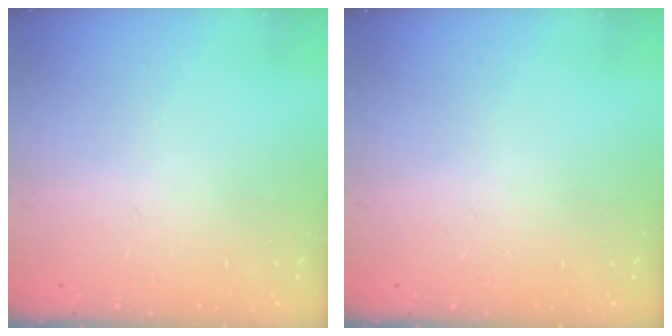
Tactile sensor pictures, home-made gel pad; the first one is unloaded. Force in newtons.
{"total": 0.0}